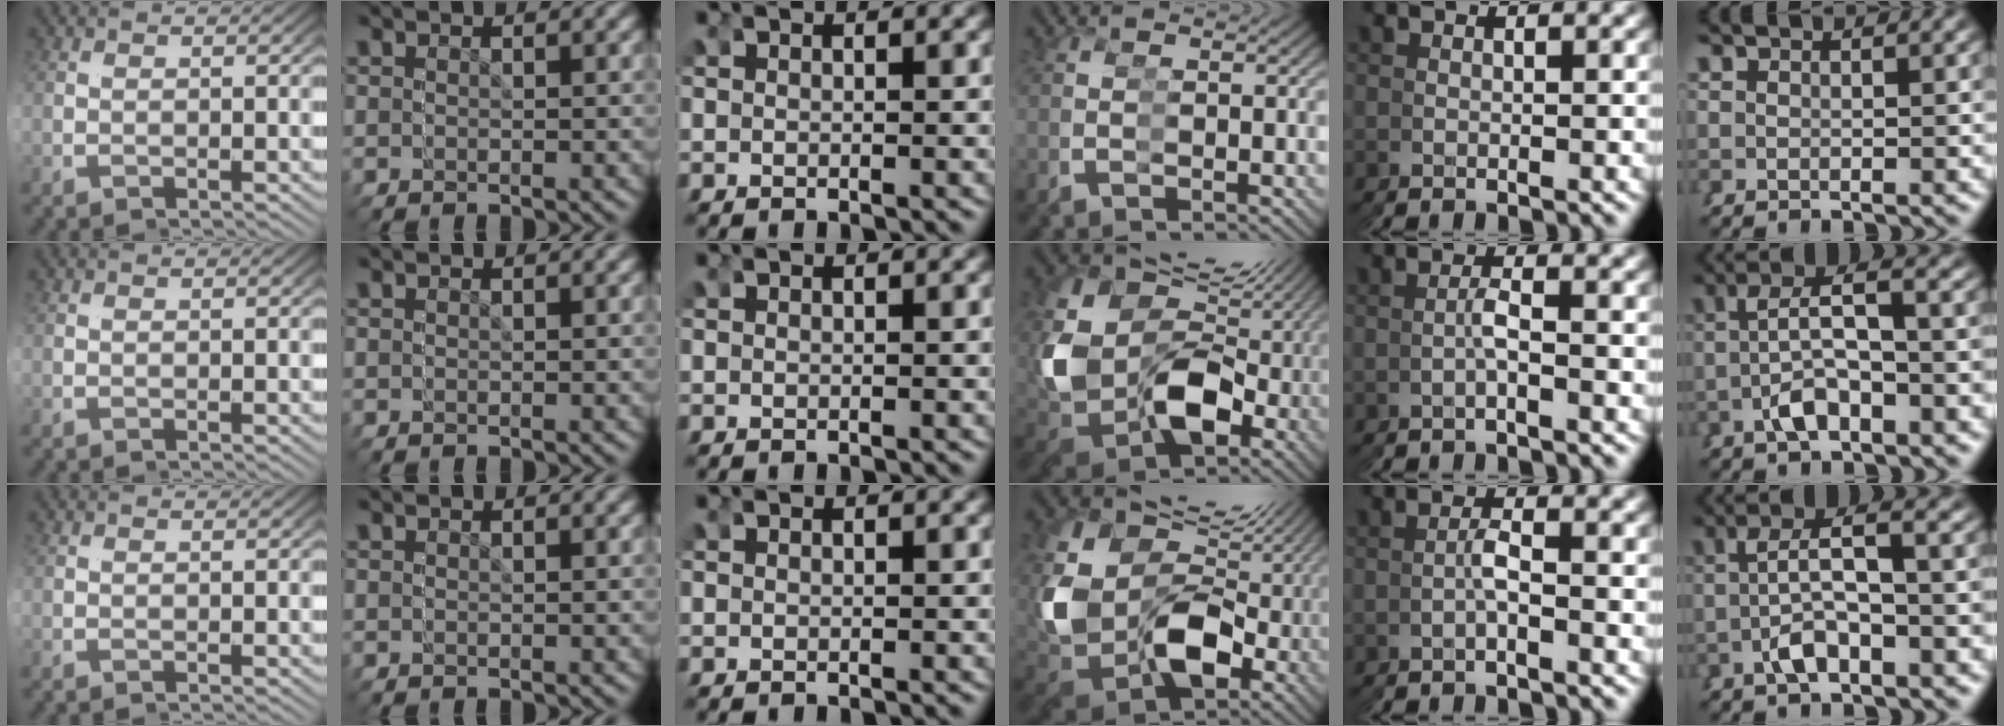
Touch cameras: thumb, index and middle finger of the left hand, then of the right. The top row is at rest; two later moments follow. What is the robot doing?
{"motion": "grasp_and_lifting", "object": "stress ball aka squeeze ball"}